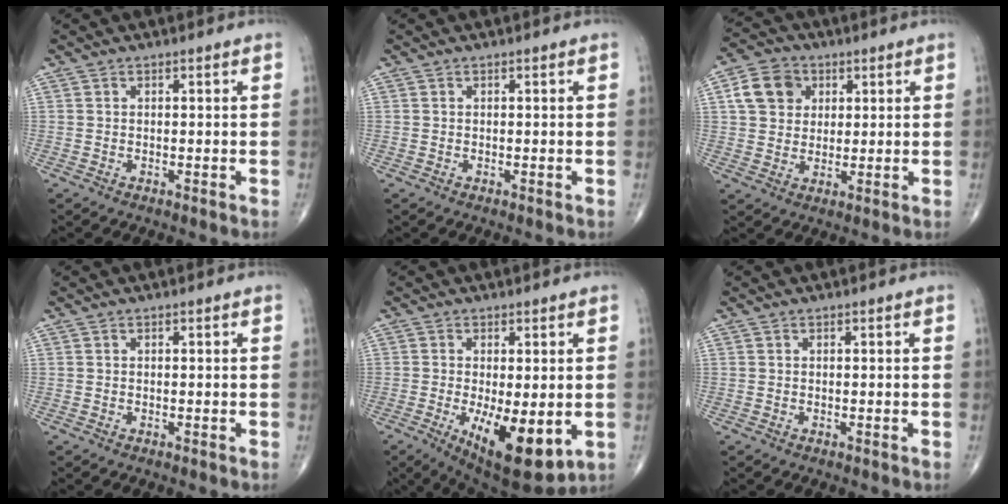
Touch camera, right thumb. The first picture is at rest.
{"total": 0.0}
{"total": 8.4, "force": [2.6, 6.9, 4.0], "torque": [-0.050, 0.000, 0.042]}
{"total": 0.0}
{"total": 13.3, "force": [-3.2, 5.1, 11.8], "torque": [-0.178, -0.025, -0.033]}
{"total": 0.0}